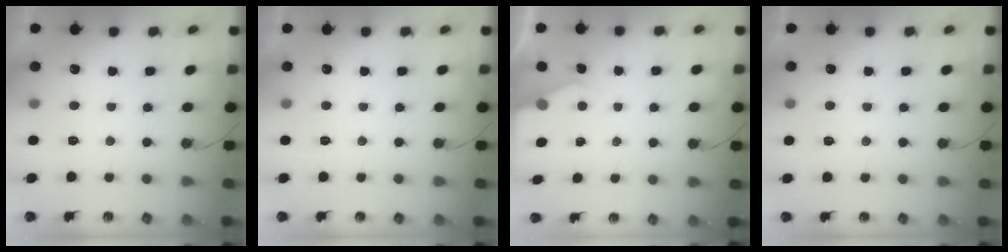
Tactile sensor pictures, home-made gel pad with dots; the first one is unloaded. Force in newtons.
{"total": 0.0}
{"total": 2.8, "press": 2.8, "slide": 0.4}
{"total": 4.1, "press": 4.1, "slide": 0.4}